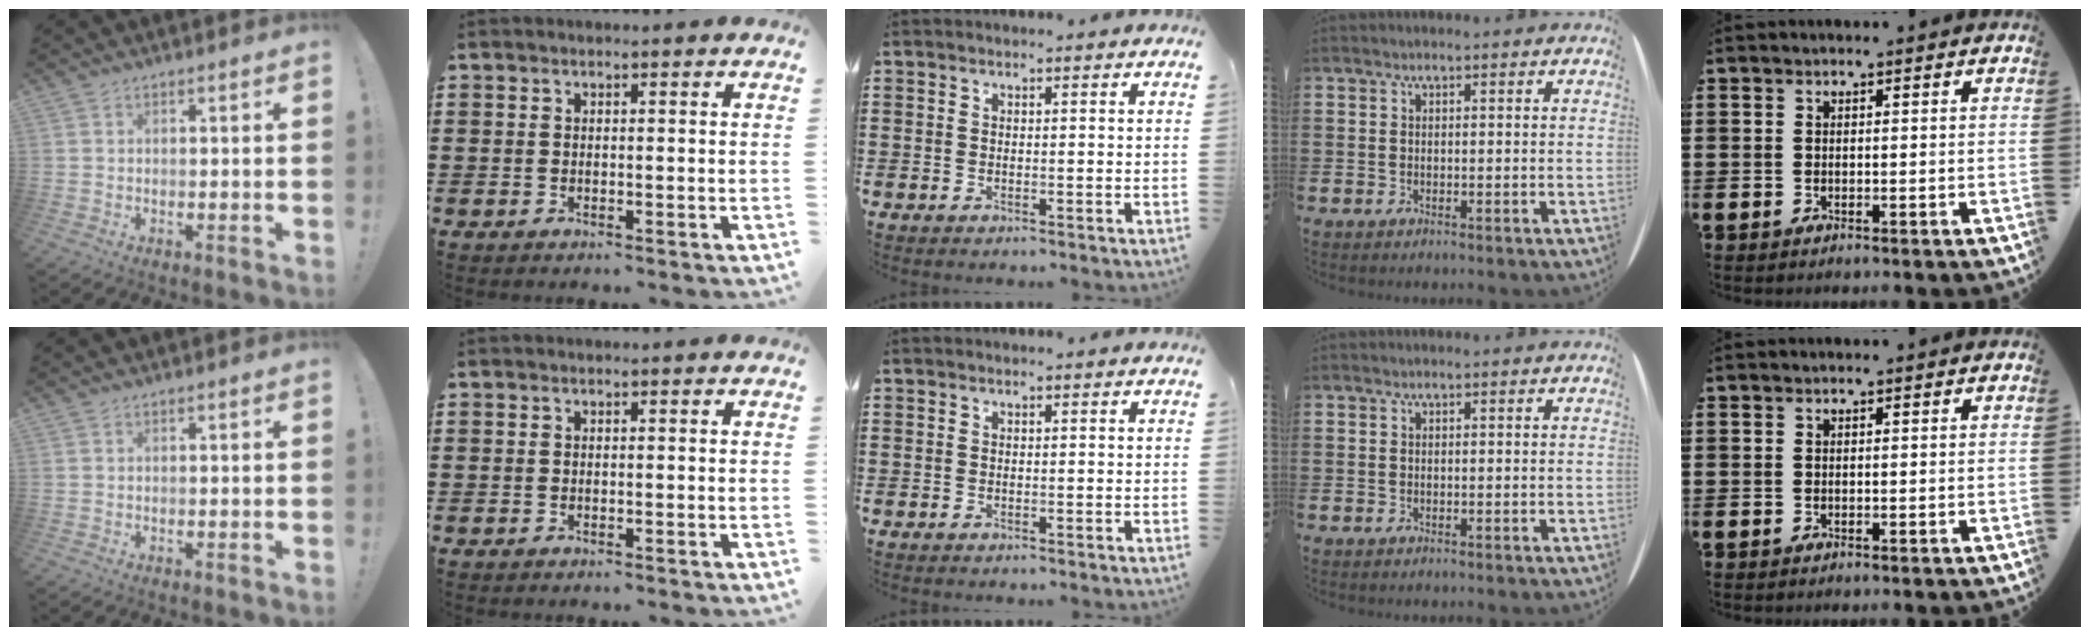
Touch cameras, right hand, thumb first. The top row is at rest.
{}